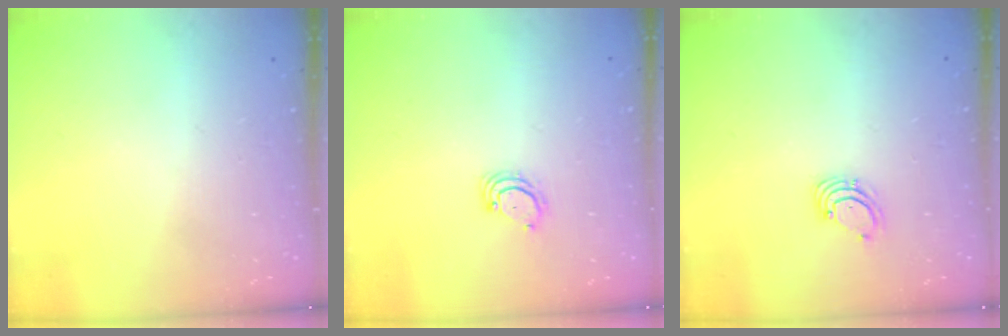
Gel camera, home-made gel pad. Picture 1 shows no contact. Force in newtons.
{"total": 2.8, "press": 2.8, "slide": 0.3}
{"total": 1.6, "press": 1.6, "slide": 0.1}